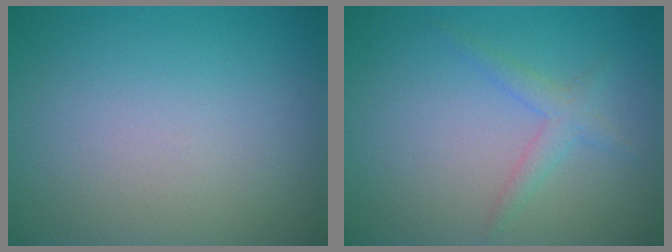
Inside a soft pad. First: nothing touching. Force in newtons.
{"total": 1.8, "press": 1.8, "slide": 0.1}